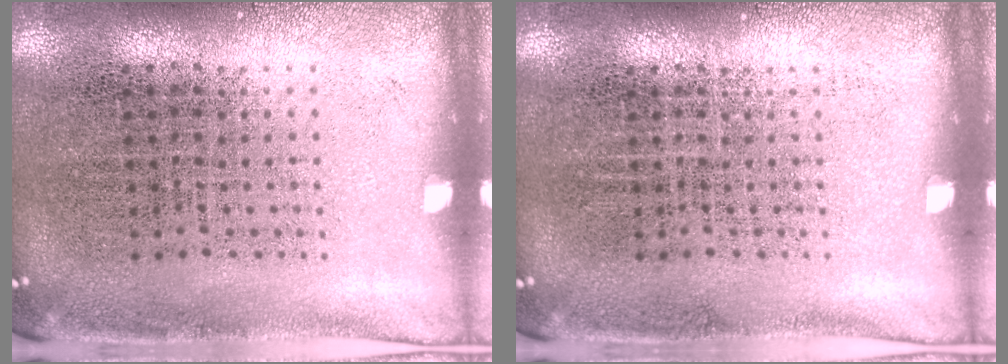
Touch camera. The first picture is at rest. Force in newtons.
{"total": 0.0}